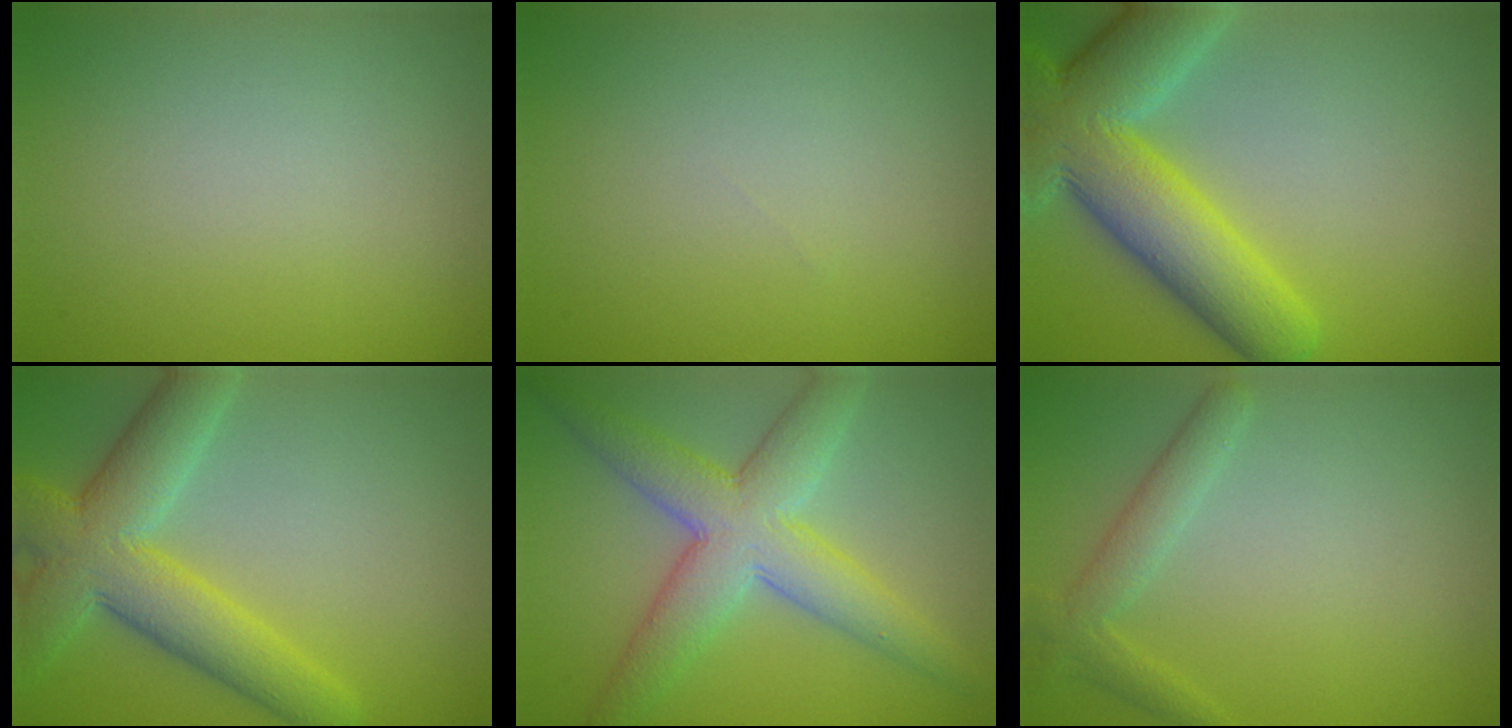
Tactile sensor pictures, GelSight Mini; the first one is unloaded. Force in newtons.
{"total": 0.0}
{"total": 10.3, "press": 10.3, "slide": 0.7}
{"total": 7.5, "press": 7.4, "slide": 0.7}
{"total": 6.9, "press": 6.9, "slide": 0.2}
{"total": 2.3, "press": 2.3, "slide": 0.1}